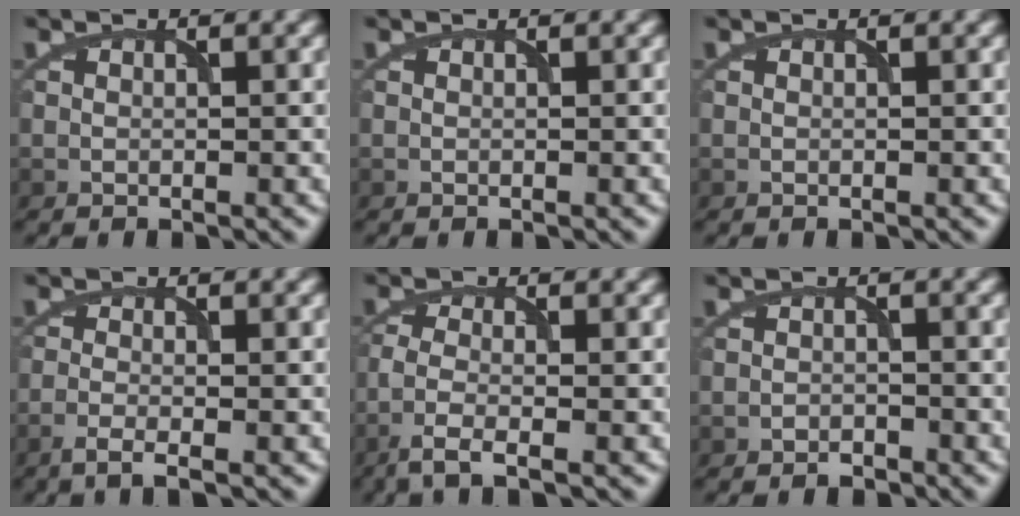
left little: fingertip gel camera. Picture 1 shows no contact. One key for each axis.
{"total": 0.0}
{"total": 0.0}
{"total": 2.1, "fx": -1.3, "fy": 0.4, "fz": 1.6, "tx": -0.030, "ty": -0.003, "tz": -0.037}
{"total": 3.8, "fx": -2.4, "fy": 1.0, "fz": 2.8, "tx": -0.065, "ty": -0.008, "tz": -0.061}
{"total": 1.0, "fx": -0.8, "fy": 0.5, "fz": 0.2, "tx": 0.001, "ty": 0.003, "tz": -0.015}